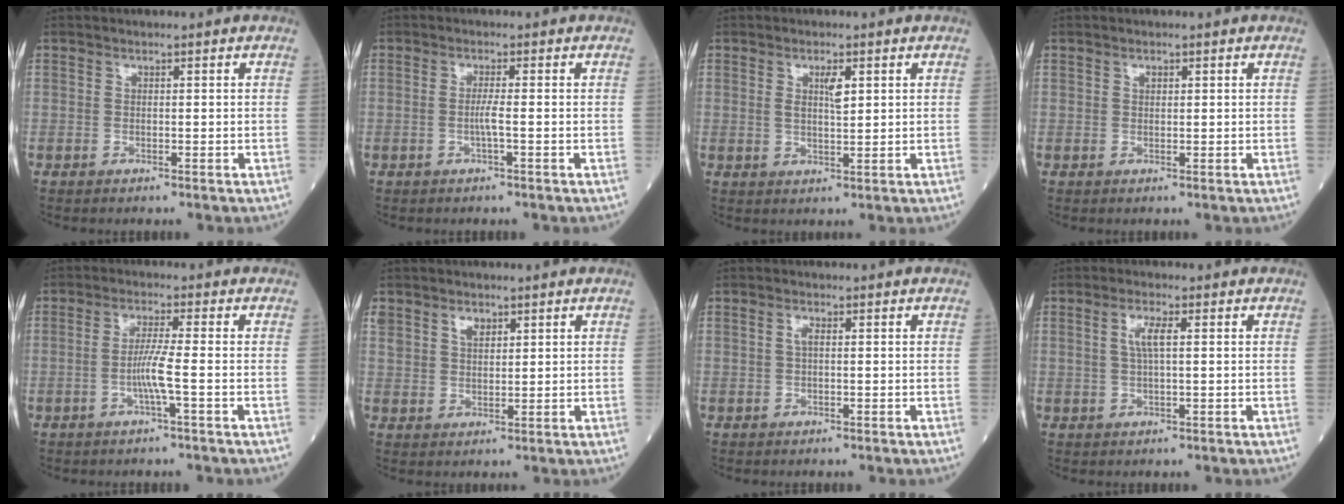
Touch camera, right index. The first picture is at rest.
{"total": 1.8, "force": [-0.5, -0.3, 1.8], "torque": [-0.035, 0.000, -0.011]}
{"total": 3.0, "force": [1.1, 0.7, 2.7], "torque": [-0.050, 0.001, 0.020]}
{"total": 0.8, "force": [0.5, 0.5, 0.5], "torque": [-0.008, -0.002, 0.007]}
{"total": 4.1, "force": [-1.2, -0.7, 3.8], "torque": [-0.079, 0.000, -0.025]}
{"total": 3.9, "force": [2.2, 2.5, 1.9], "torque": [-0.039, 0.009, 0.047]}
{"total": 1.1, "force": [0.2, 0.3, 1.1], "torque": [-0.023, 0.002, 0.002]}
{"total": 3.3, "force": [0.8, 0.6, 3.1], "torque": [-0.066, 0.006, 0.016]}